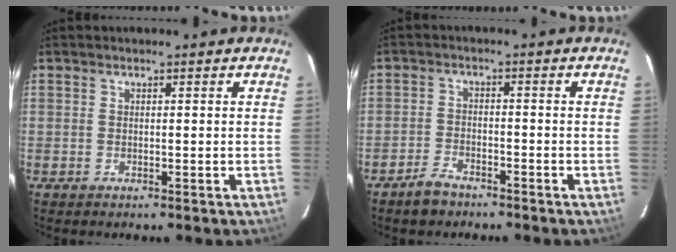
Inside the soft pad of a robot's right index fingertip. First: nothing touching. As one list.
[{"total": 4.4, "force": [-3.5, 2.1, 1.6], "torque": [-0.047, 0.007, -0.060]}]